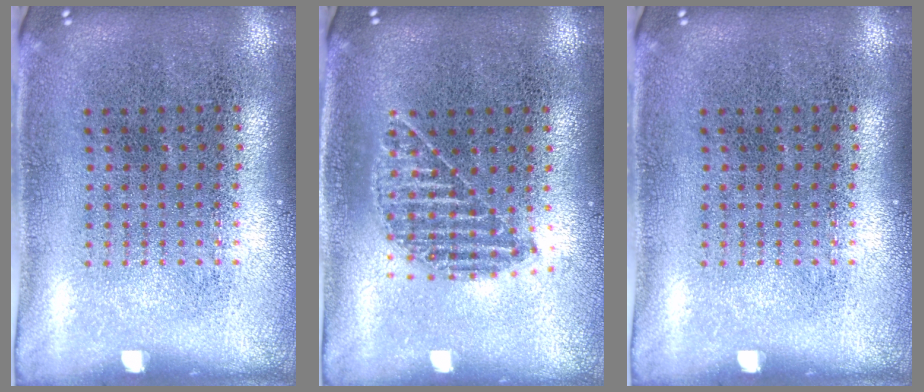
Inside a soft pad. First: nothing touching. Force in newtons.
{"total": 1.1, "press": 1.0, "slide": 0.5}
{"total": 0.0}